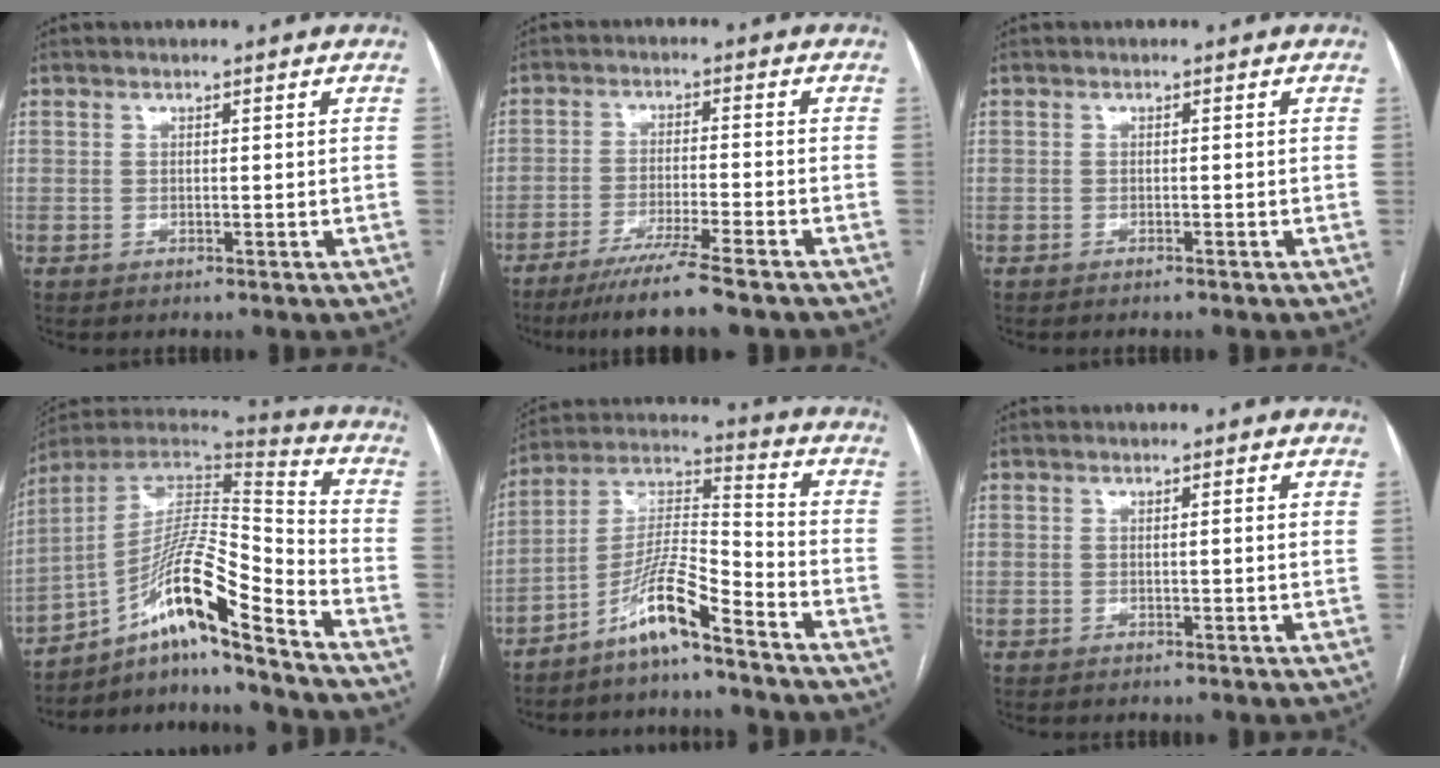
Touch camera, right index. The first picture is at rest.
{"total": 9.5, "force": [-7.4, -0.9, 5.8], "torque": [-0.086, -0.028, -0.122]}
{"total": 1.0, "force": [-0.9, -0.1, 0.4], "torque": [-0.009, -0.001, -0.013]}
{"total": 16.1, "force": [-10.2, 0.6, 12.4], "torque": [-0.229, 0.020, -0.175]}
{"total": 9.8, "force": [-6.9, 0.5, 6.9], "torque": [-0.142, 0.009, -0.133]}
{"total": 1.0, "force": [0.3, 0.0, 1.0], "torque": [-0.016, 0.003, 0.003]}